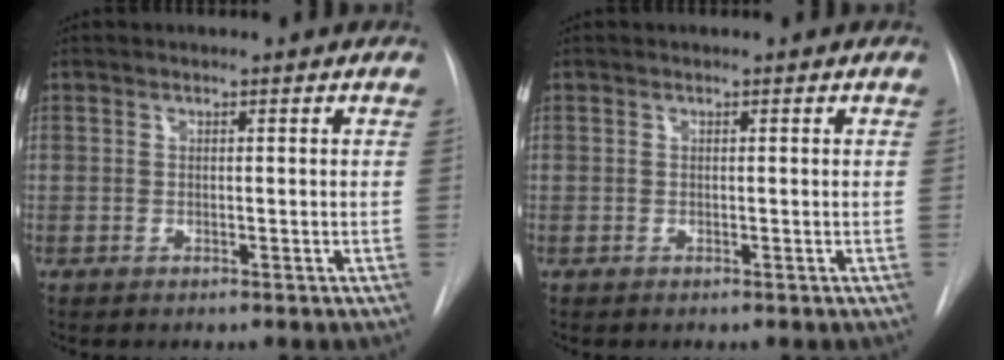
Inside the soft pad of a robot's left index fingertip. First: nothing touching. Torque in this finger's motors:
{"motor_torque": [-0.01, 0.01, 0.00, 0.00]}